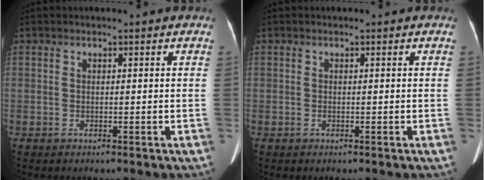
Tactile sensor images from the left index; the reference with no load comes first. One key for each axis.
{"total": 0.0}